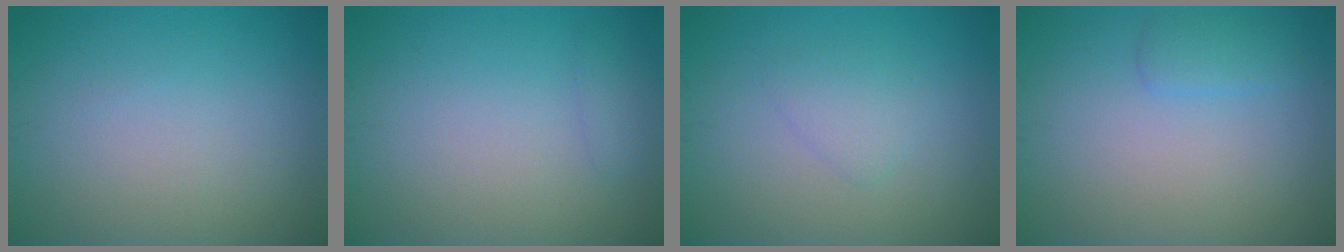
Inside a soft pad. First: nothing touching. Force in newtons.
{"total": 0.8, "press": 0.8, "slide": 0.0}
{"total": 1.5, "press": 1.5, "slide": 0.1}
{"total": 1.5, "press": 1.5, "slide": 0.1}